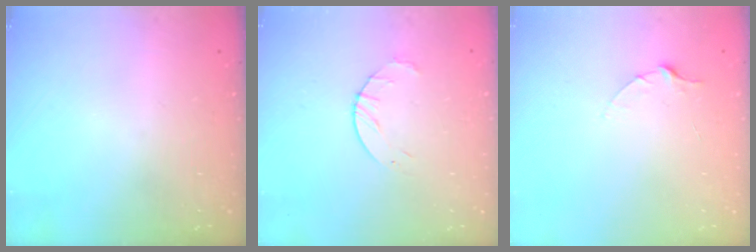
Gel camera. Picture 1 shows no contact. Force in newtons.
{"total": 3.5, "press": 3.5, "slide": 0.4}
{"total": 5.2, "press": 5.2, "slide": 0.5}